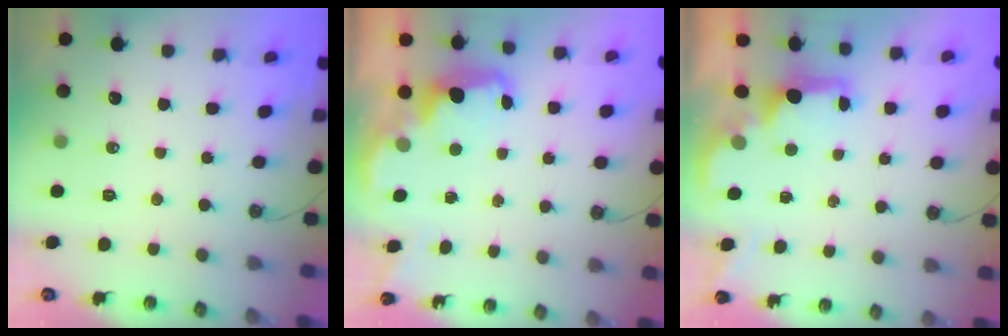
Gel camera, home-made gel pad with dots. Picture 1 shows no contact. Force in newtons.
{"total": 2.6, "press": 2.5, "slide": 0.5}
{"total": 2.1, "press": 2.0, "slide": 0.8}